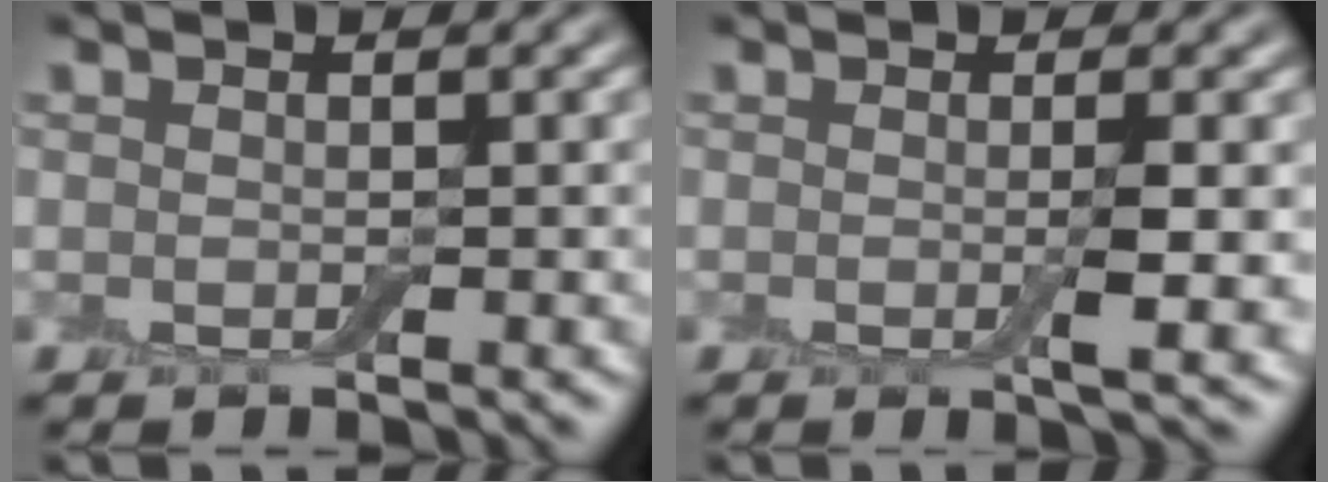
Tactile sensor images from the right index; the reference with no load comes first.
{"total": 2.7, "force": [-0.1, 0.3, 2.7], "torque": [-0.047, -0.007, -0.002]}